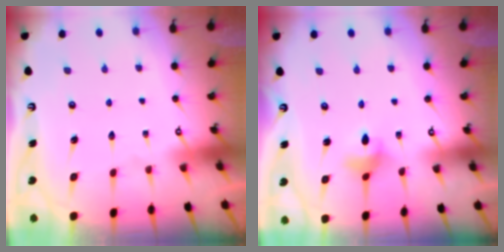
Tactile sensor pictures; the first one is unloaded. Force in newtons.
{"total": 3.8, "press": 3.8, "slide": 0.6}